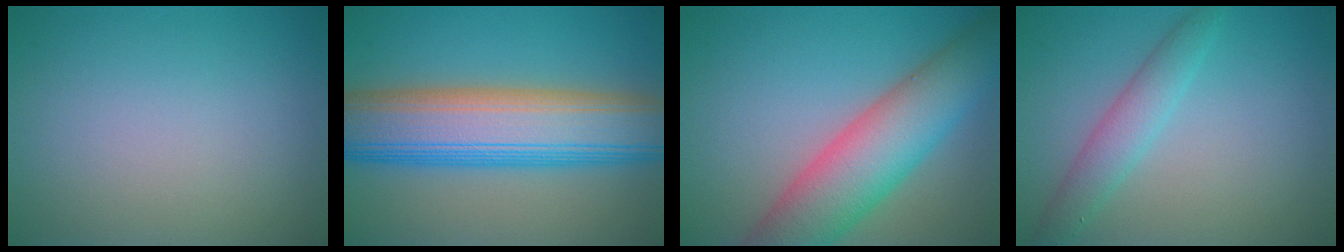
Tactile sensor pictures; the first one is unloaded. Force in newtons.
{"total": 11.8, "press": 11.7, "slide": 0.5}
{"total": 9.0, "press": 9.0, "slide": 0.5}
{"total": 2.9, "press": 2.9, "slide": 0.1}